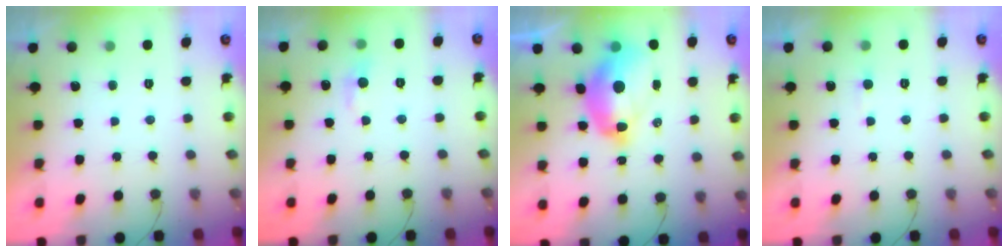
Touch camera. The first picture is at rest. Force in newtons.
{"total": 6.9, "press": 6.9, "slide": 0.8}
{"total": 13.5, "press": 13.4, "slide": 1.4}
{"total": 2.3, "press": 2.3, "slide": 0.3}